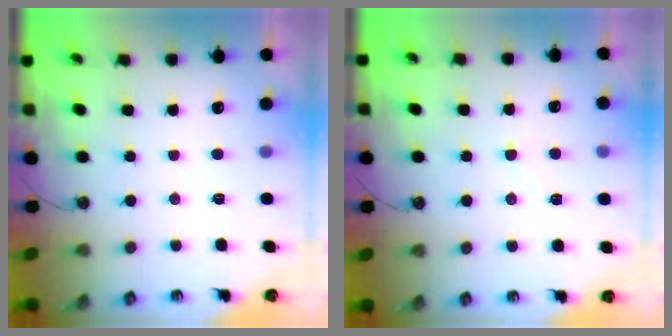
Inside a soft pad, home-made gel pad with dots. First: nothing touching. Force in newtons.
{"total": 2.5, "press": 2.5, "slide": 0.4}